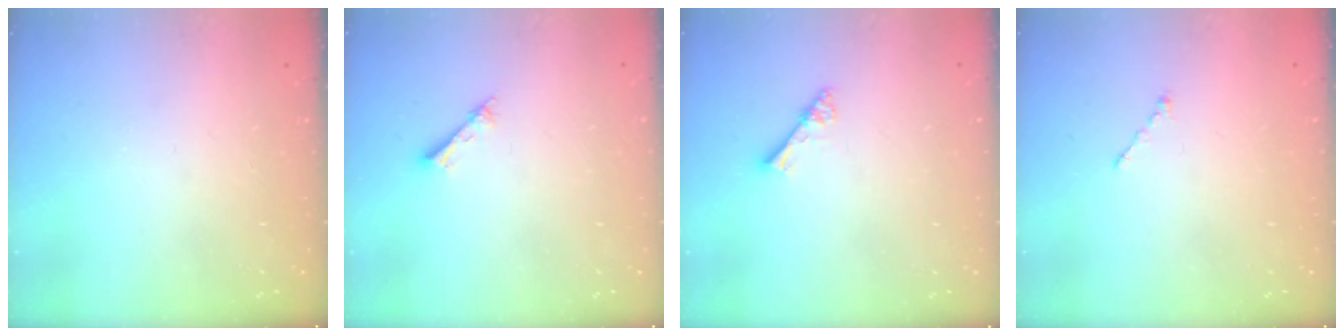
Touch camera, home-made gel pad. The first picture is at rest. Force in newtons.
{"total": 1.5, "press": 1.5, "slide": 0.2}
{"total": 2.8, "press": 2.8, "slide": 0.3}
{"total": 0.7, "press": 0.7, "slide": 0.2}